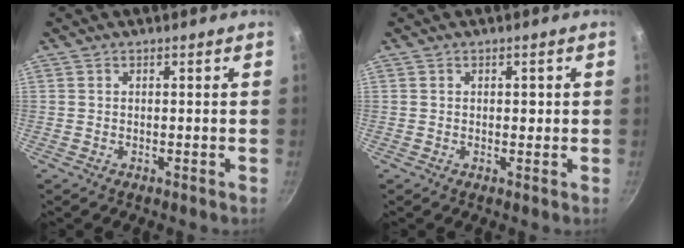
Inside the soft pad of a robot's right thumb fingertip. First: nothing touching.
{"total": 1.0, "force": [0.2, 0.6, 0.7], "torque": [-0.004, 0.002, 0.004]}